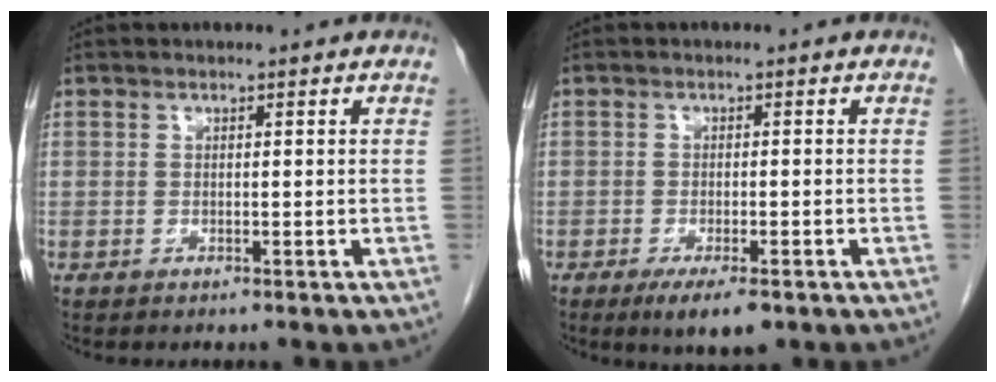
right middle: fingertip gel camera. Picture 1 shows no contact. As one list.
[{"total": 5.2, "force": [-3.2, 1.3, 3.9], "torque": [-0.060, -0.010, -0.045]}]